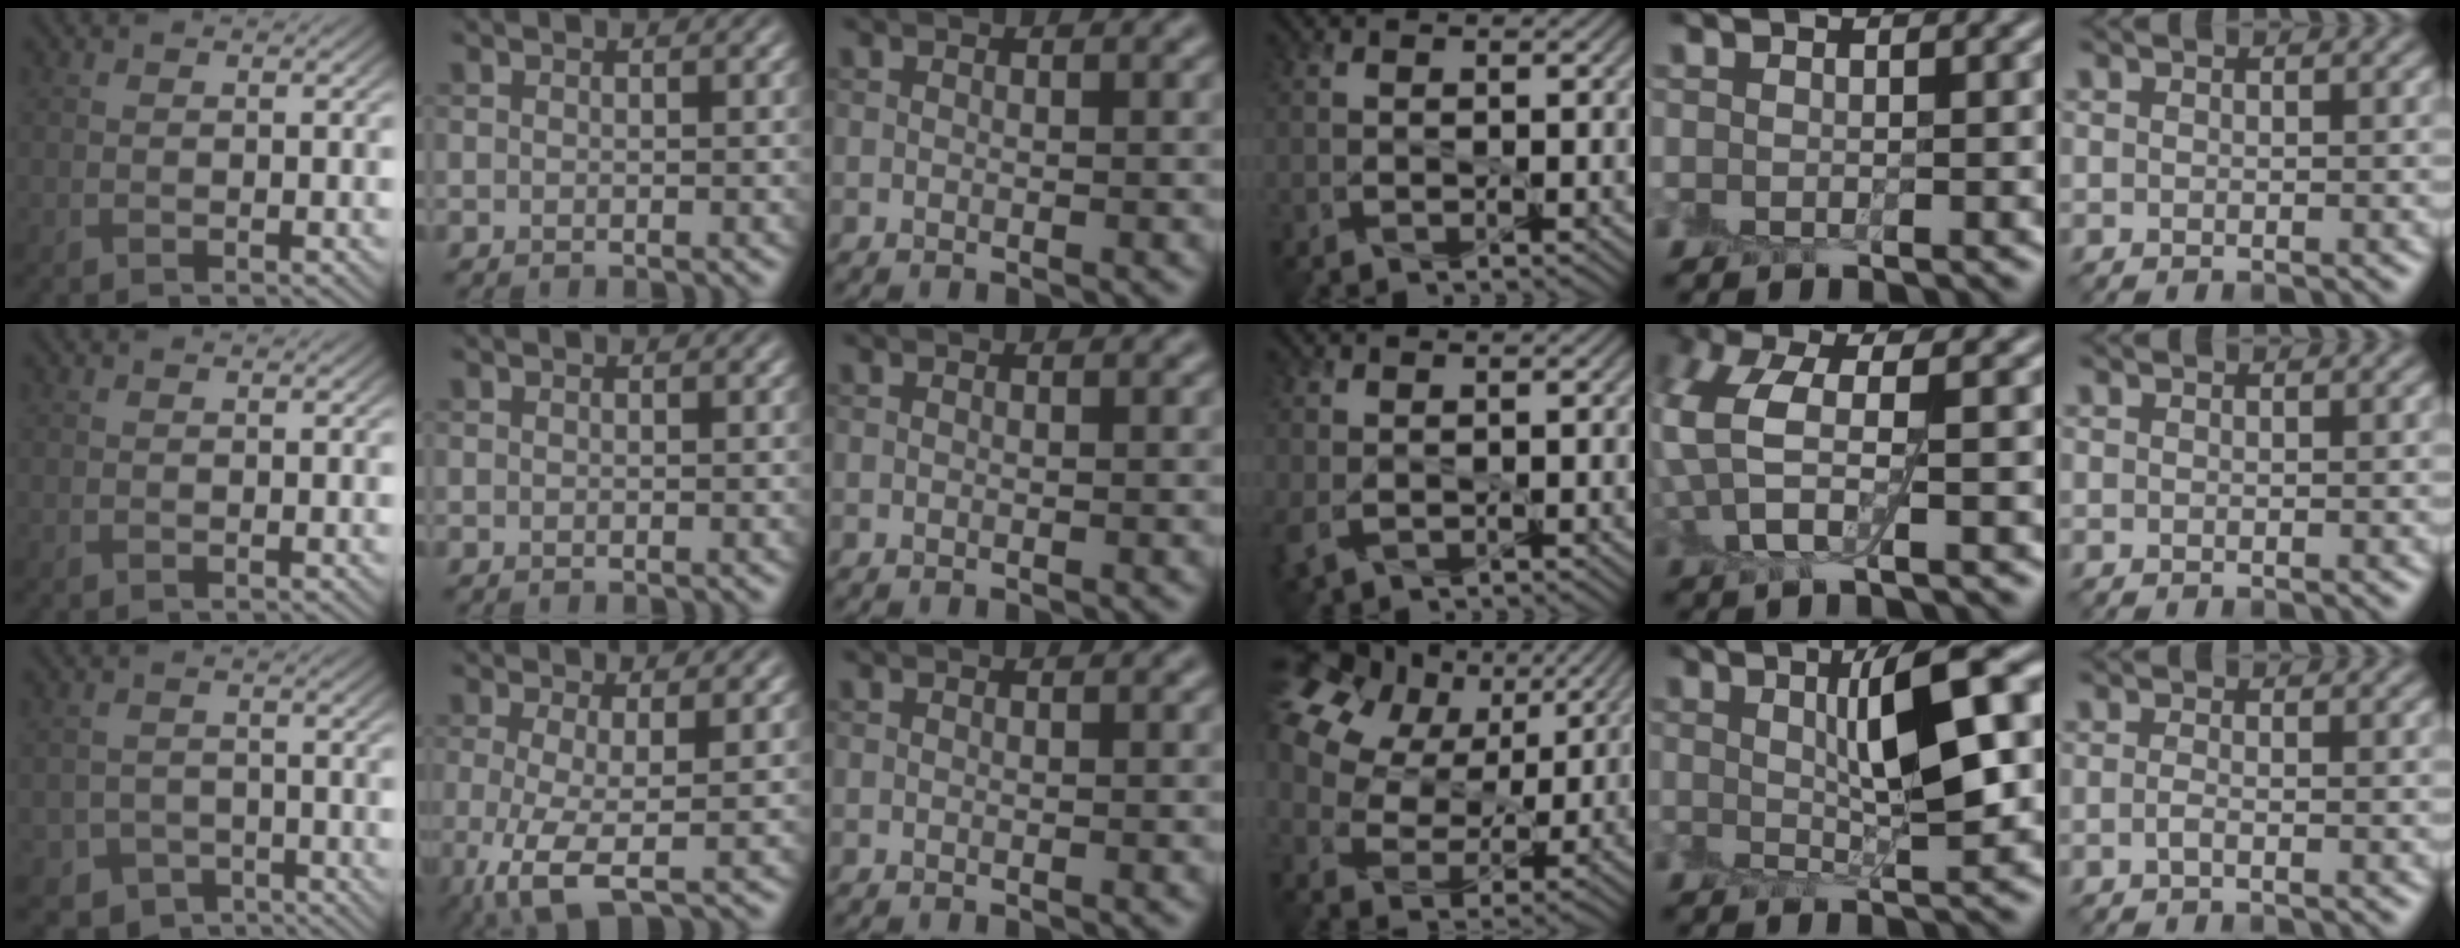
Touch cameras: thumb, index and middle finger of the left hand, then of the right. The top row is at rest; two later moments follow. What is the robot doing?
{"motion": "peel", "object": "envelope seal"}